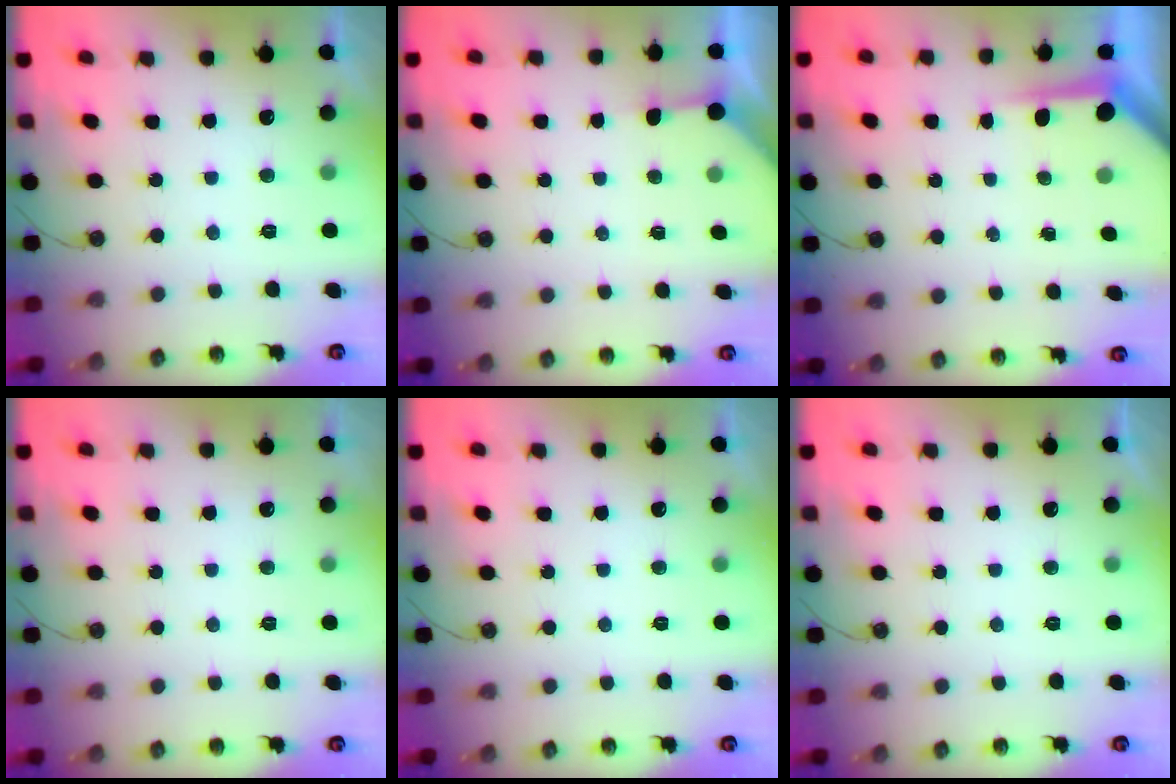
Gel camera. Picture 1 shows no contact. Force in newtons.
{"total": 2.4, "press": 2.3, "slide": 0.3}
{"total": 4.0, "press": 4.0, "slide": 0.3}
{"total": 0.0}
{"total": 0.0}
{"total": 0.0}